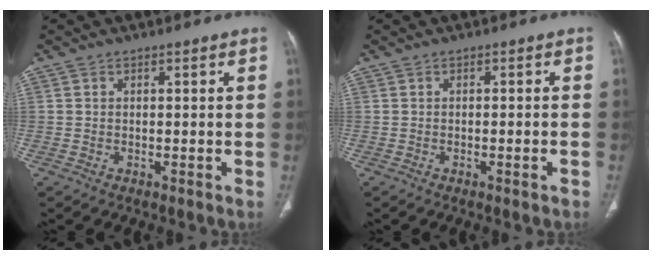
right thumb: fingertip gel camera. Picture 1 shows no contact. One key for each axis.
{"total": 1.6, "fx": -0.7, "fy": 0.1, "fz": 1.4, "tx": -0.029, "ty": 0.006, "tz": -0.007}